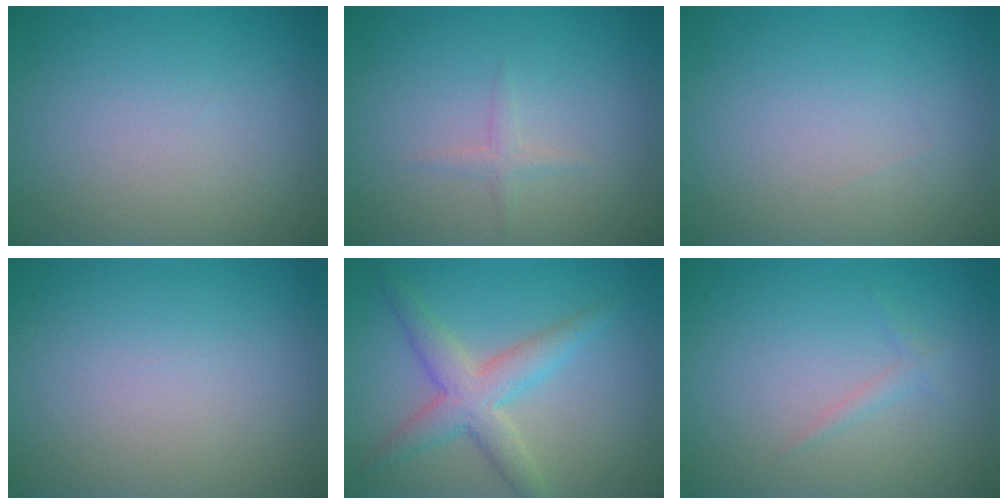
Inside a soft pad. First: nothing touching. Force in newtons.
{"total": 0.9, "press": 0.9, "slide": 0.0}
{"total": 0.0}
{"total": 0.0}
{"total": 4.3, "press": 4.3, "slide": 0.0}
{"total": 0.9, "press": 0.9, "slide": 0.0}